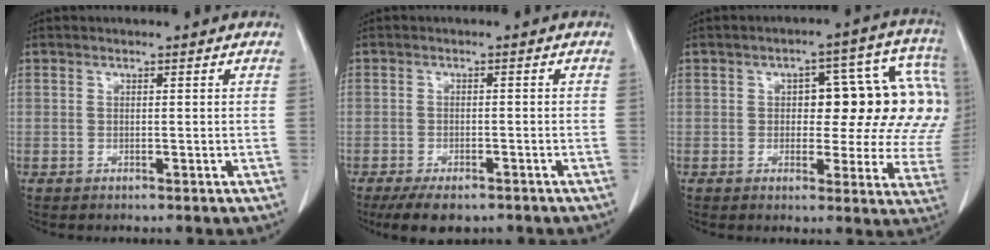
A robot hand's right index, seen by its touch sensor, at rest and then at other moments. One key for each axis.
{"total": 6.3, "fx": -4.7, "fy": 2.7, "fz": 3.2, "tx": -0.048, "ty": -0.006, "tz": -0.070}
{"total": 16.0, "fx": 2.6, "fy": 6.7, "fz": 14.3, "tx": -0.154, "ty": 0.039, "tz": 0.026}